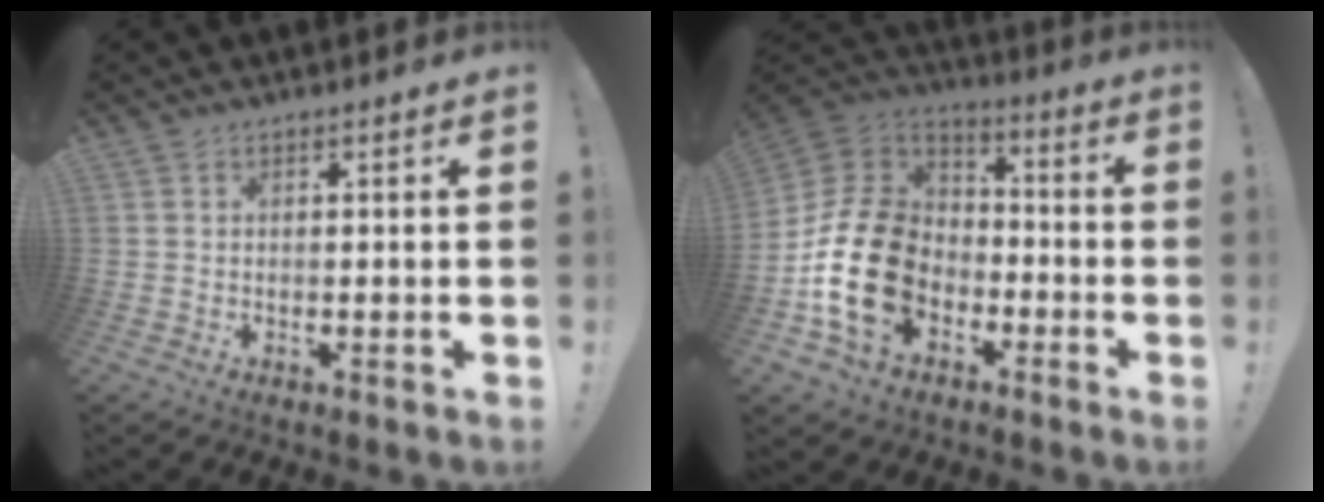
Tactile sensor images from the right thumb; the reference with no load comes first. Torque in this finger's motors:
{"motor_torque": [2.44, 2.57, 1.47, -1.30, 0.13]}